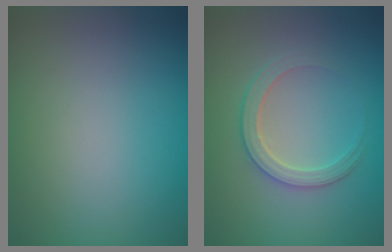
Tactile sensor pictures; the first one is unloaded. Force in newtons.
{"total": 2.8, "press": 2.7, "slide": 0.4}